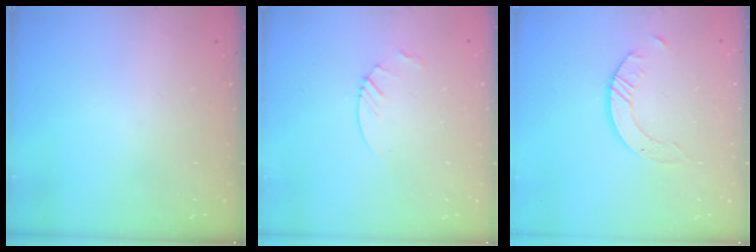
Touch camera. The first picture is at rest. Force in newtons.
{"total": 3.0, "press": 3.0, "slide": 0.3}
{"total": 2.9, "press": 2.9, "slide": 0.3}